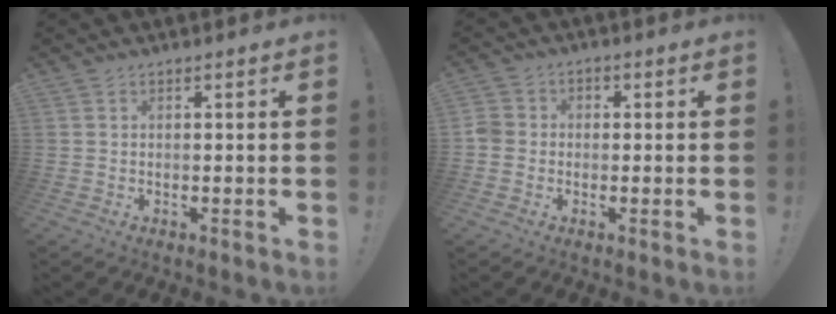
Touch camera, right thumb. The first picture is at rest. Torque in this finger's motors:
{"motor_torque": [0.31, 0.48, 0.28, -0.17, -0.02]}